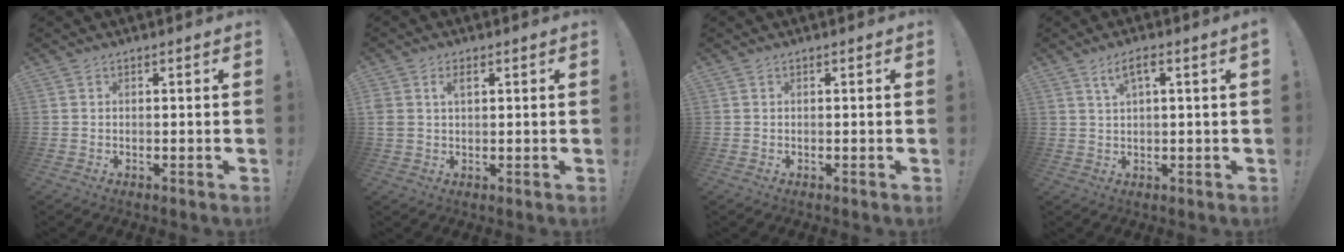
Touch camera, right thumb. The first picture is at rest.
{"total": 3.2, "force": [1.1, 1.9, 2.3], "torque": [-0.056, 0.002, 0.018]}
{"total": 0.0}
{"total": 3.9, "force": [1.3, 0.4, 3.7], "torque": [-0.071, 0.002, 0.021]}